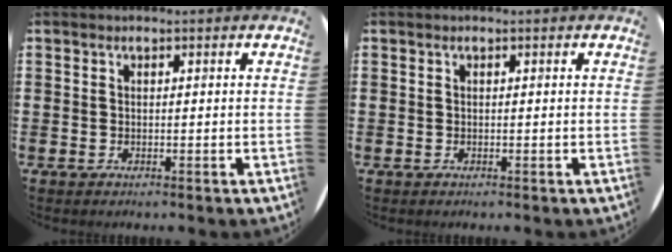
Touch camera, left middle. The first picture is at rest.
{"total": 0.0}